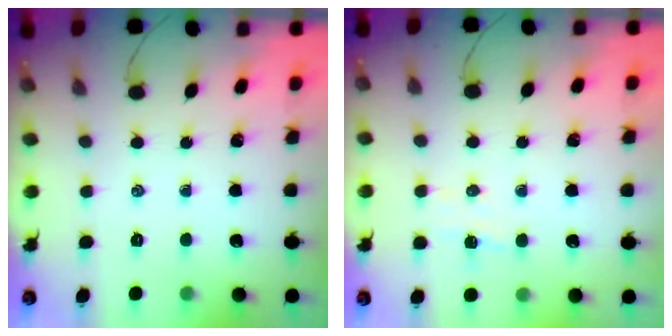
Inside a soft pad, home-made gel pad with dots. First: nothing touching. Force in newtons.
{"total": 5.2, "press": 5.0, "slide": 1.3}